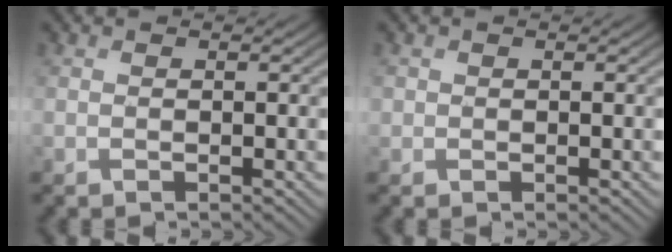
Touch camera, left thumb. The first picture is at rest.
{"total": 0.8, "force": [0.1, 0.8, 0.0], "torque": [-0.001, -0.002, 0.002]}